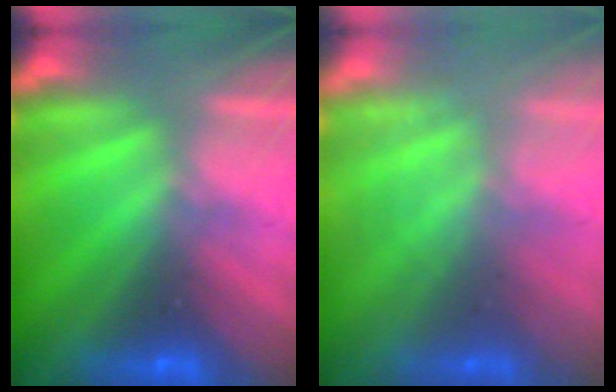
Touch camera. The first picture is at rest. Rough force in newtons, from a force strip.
{"total": 2.9}